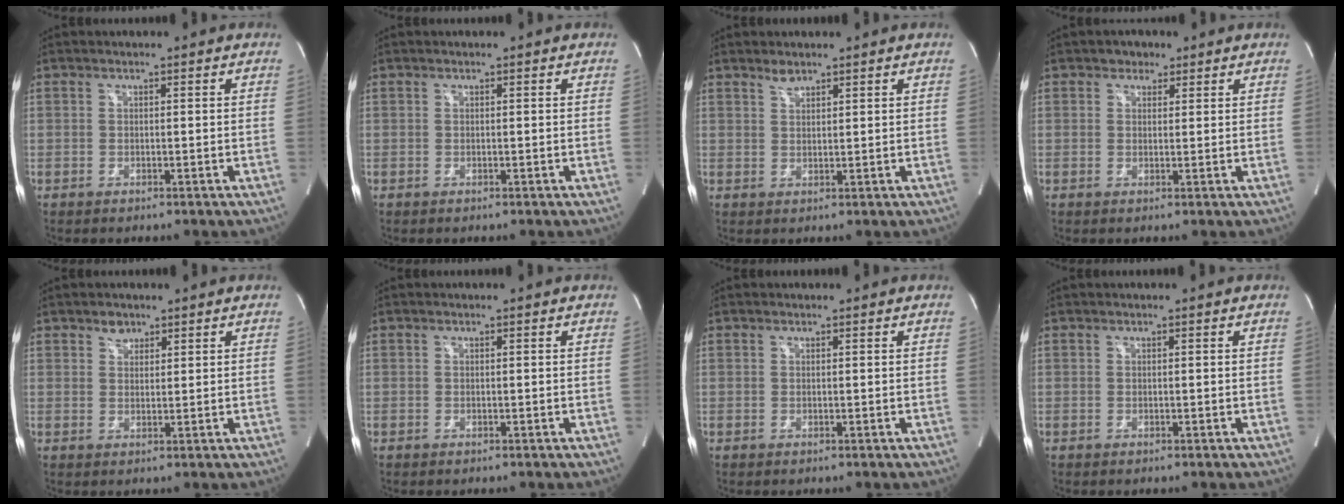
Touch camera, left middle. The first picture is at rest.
{"total": 0.0}
{"total": 1.6, "force": [1.4, 0.5, 0.5], "torque": [-0.010, 0.000, 0.028]}
{"total": 2.2, "force": [1.3, 1.6, 0.5], "torque": [-0.005, 0.003, 0.016]}
{"total": 2.0, "force": [1.5, 1.3, 0.5], "torque": [-0.008, 0.001, 0.024]}
{"total": 0.0}
{"total": 0.0}
{"total": 0.0}